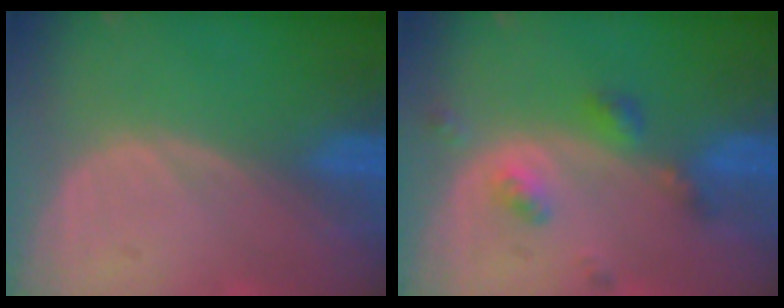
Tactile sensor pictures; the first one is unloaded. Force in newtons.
{"total": 4.8, "press": 4.4, "slide": 2.1}